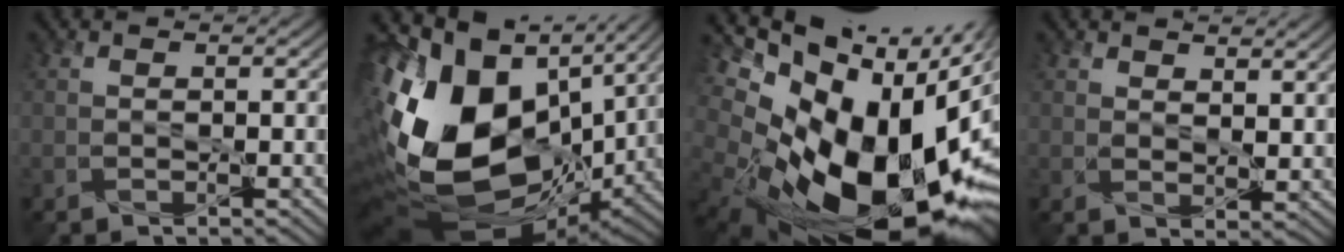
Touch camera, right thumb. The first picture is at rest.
{"total": 20.9, "force": [1.4, 13.3, 16.1], "torque": [-0.357, -0.029, 0.047]}
{"total": 21.4, "force": [1.1, 13.0, 17.0], "torque": [-0.293, -0.047, 0.055]}
{"total": 3.8, "force": [2.9, 1.7, 1.9], "torque": [-0.040, -0.003, 0.052]}